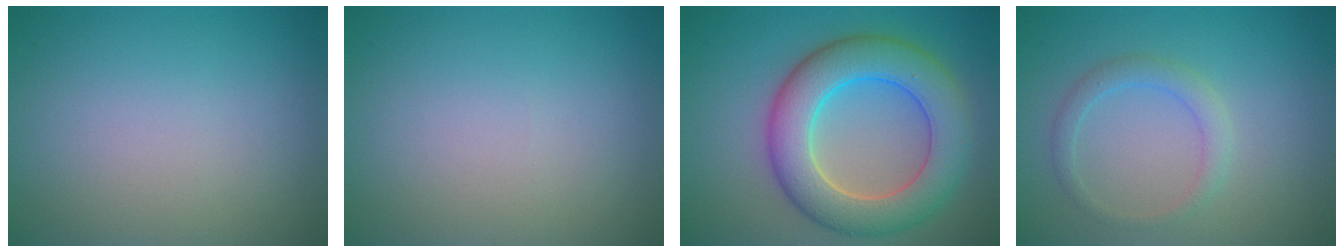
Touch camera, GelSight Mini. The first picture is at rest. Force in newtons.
{"total": 0.0}
{"total": 8.3, "press": 8.3, "slide": 0.6}
{"total": 1.8, "press": 1.8, "slide": 0.0}